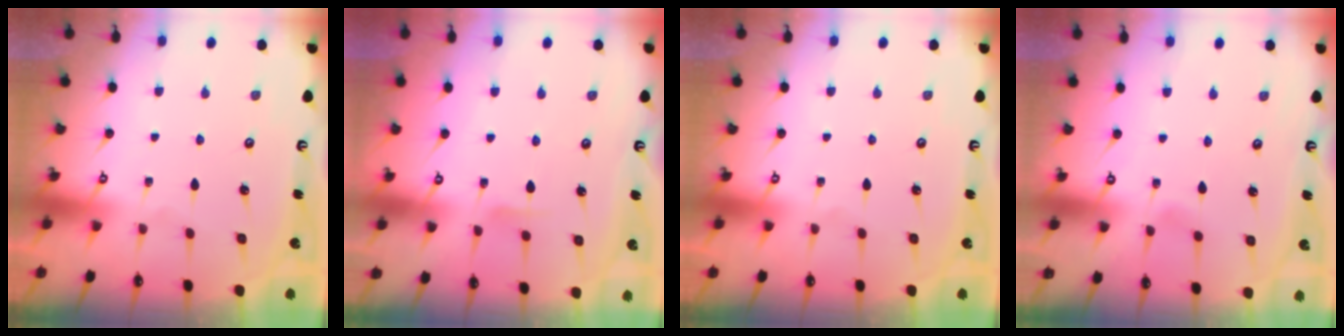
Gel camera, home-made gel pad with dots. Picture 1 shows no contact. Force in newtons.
{"total": 4.8, "press": 4.8, "slide": 0.7}
{"total": 0.0}
{"total": 2.9, "press": 2.9, "slide": 0.3}